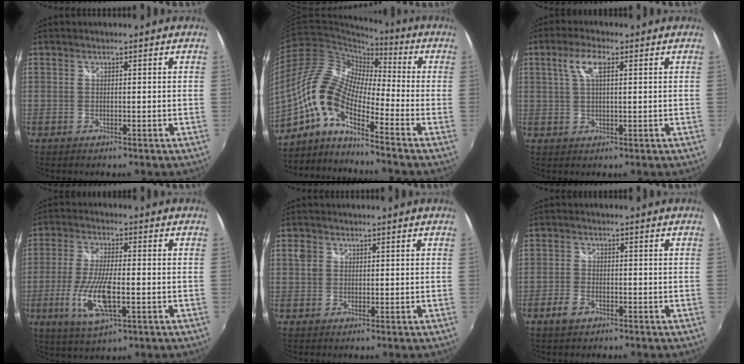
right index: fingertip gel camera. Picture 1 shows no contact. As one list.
[{"total": 12.3, "force": [-5.8, 4.2, 10.0], "torque": [-0.189, 0.008, -0.135]}, {"total": 4.5, "force": [1.6, 1.5, 4.0], "torque": [-0.078, 0.008, 0.029]}, {"total": 11.7, "force": [-3.3, 3.5, 10.6], "torque": [-0.221, -0.017, -0.062]}, {"total": 2.2, "force": [0.5, 2.1, 0.7], "torque": [-0.014, 0.006, 0.006]}, {"total": 3.6, "force": [-2.3, 2.1, 1.8], "torque": [-0.048, 0.000, -0.044]}]